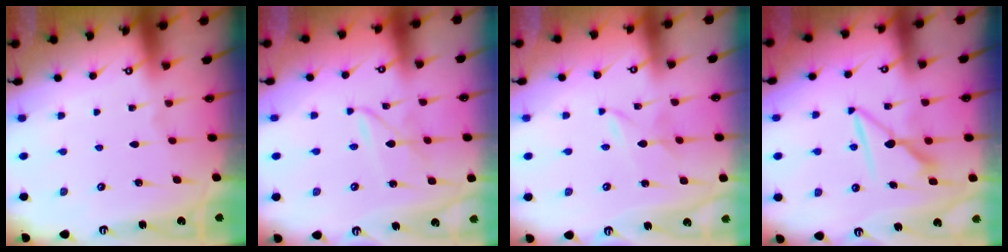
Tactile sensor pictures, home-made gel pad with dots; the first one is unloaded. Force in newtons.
{"total": 3.0, "press": 2.9, "slide": 0.3}
{"total": 1.5, "press": 1.5, "slide": 0.2}
{"total": 9.3, "press": 9.3, "slide": 0.5}